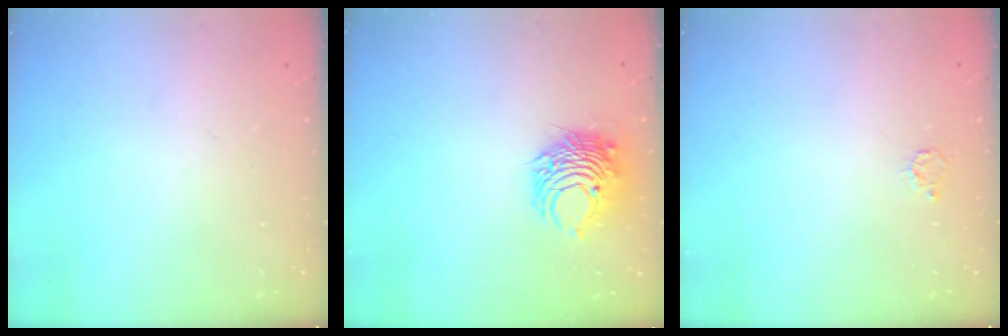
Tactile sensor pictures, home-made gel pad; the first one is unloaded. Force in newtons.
{"total": 8.1, "press": 8.0, "slide": 1.1}
{"total": 3.5, "press": 3.5, "slide": 0.3}